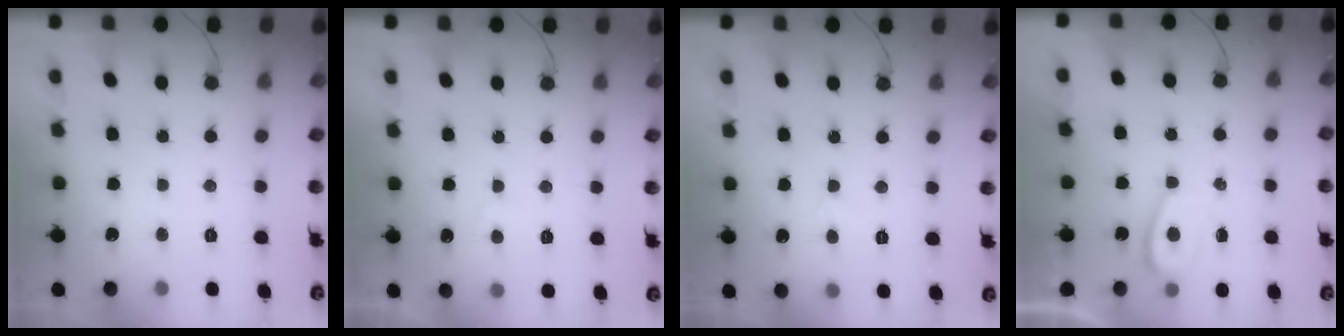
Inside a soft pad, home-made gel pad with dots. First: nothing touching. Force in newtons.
{"total": 1.6, "press": 1.5, "slide": 0.5}
{"total": 2.0, "press": 2.0, "slide": 0.2}
{"total": 2.2, "press": 2.2, "slide": 0.5}